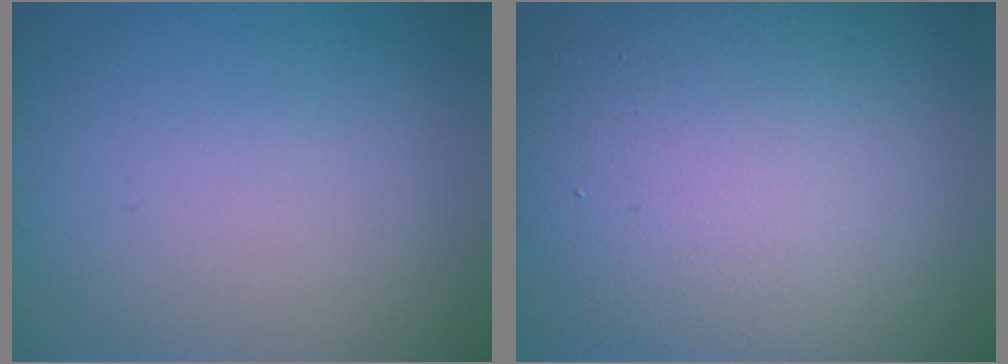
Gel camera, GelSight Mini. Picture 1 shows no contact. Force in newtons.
{"total": 16.9, "press": 16.8, "slide": 1.4}